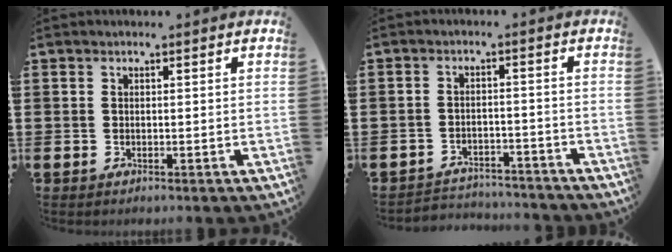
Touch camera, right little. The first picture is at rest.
{"total": 2.9, "force": [-2.8, 0.3, -0.2], "torque": [-0.005, 0.002, -0.062]}